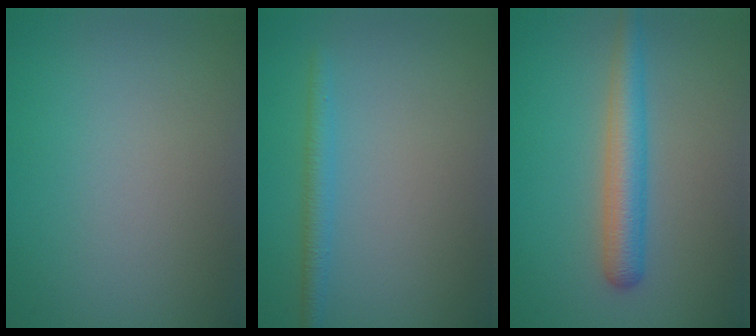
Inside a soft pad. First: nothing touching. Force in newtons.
{"total": 1.8, "press": 1.8, "slide": 0.0}
{"total": 3.9, "press": 3.9, "slide": 0.1}